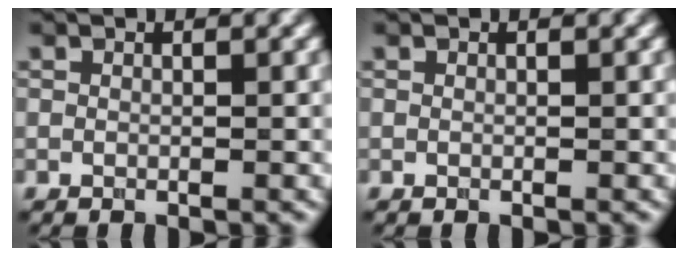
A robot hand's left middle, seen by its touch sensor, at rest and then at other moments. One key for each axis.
{"total": 0.0}